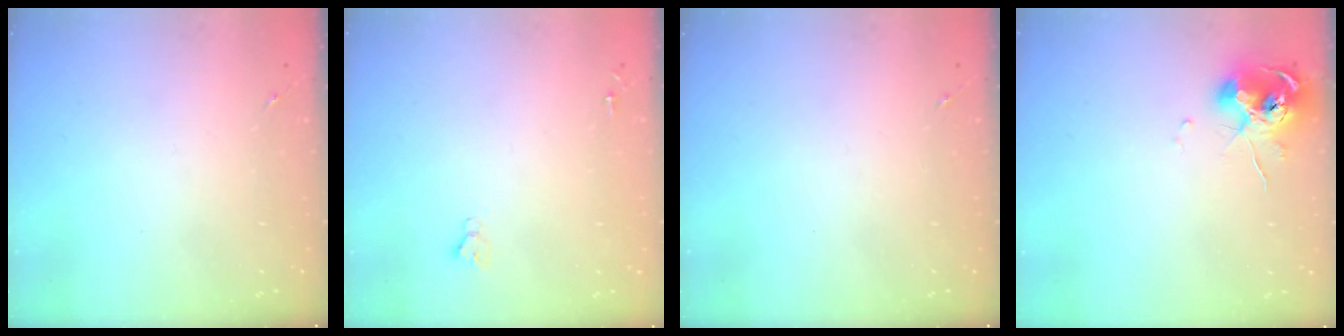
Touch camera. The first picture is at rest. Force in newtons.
{"total": 2.7, "press": 2.7, "slide": 0.0}
{"total": 0.0}
{"total": 10.3, "press": 10.2, "slide": 1.1}